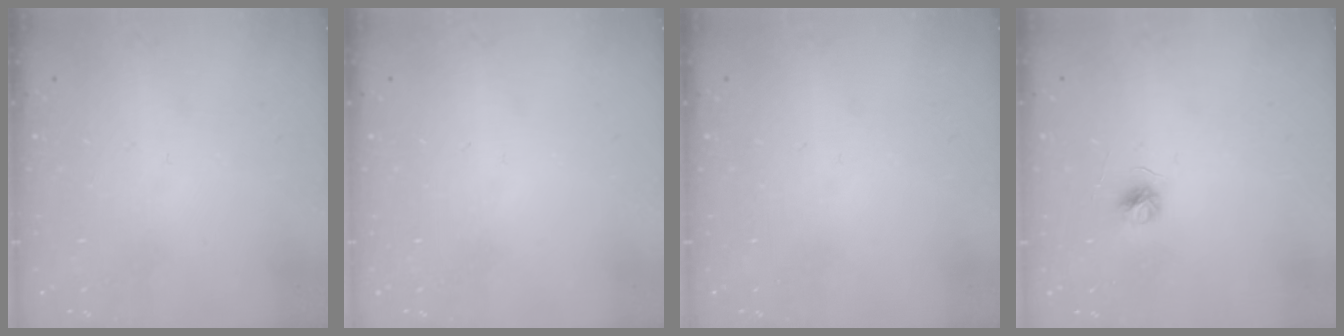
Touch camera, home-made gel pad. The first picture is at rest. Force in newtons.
{"total": 0.0}
{"total": 0.0}
{"total": 4.5, "press": 4.5, "slide": 0.4}